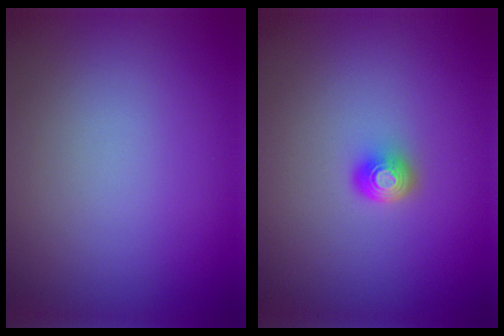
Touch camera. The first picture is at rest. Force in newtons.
{"total": 1.6, "press": 1.2, "slide": 1.1}